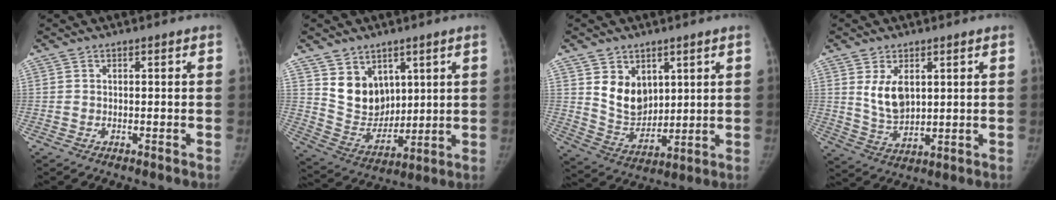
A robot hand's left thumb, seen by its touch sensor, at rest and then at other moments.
{"total": 10.9, "force": [5.3, 8.4, 4.6], "torque": [-0.042, -0.044, 0.116]}
{"total": 10.1, "force": [3.9, 7.5, 5.5], "torque": [-0.061, -0.037, 0.091]}
{"total": 7.3, "force": [2.4, 4.4, 5.2], "torque": [-0.076, -0.021, 0.058]}